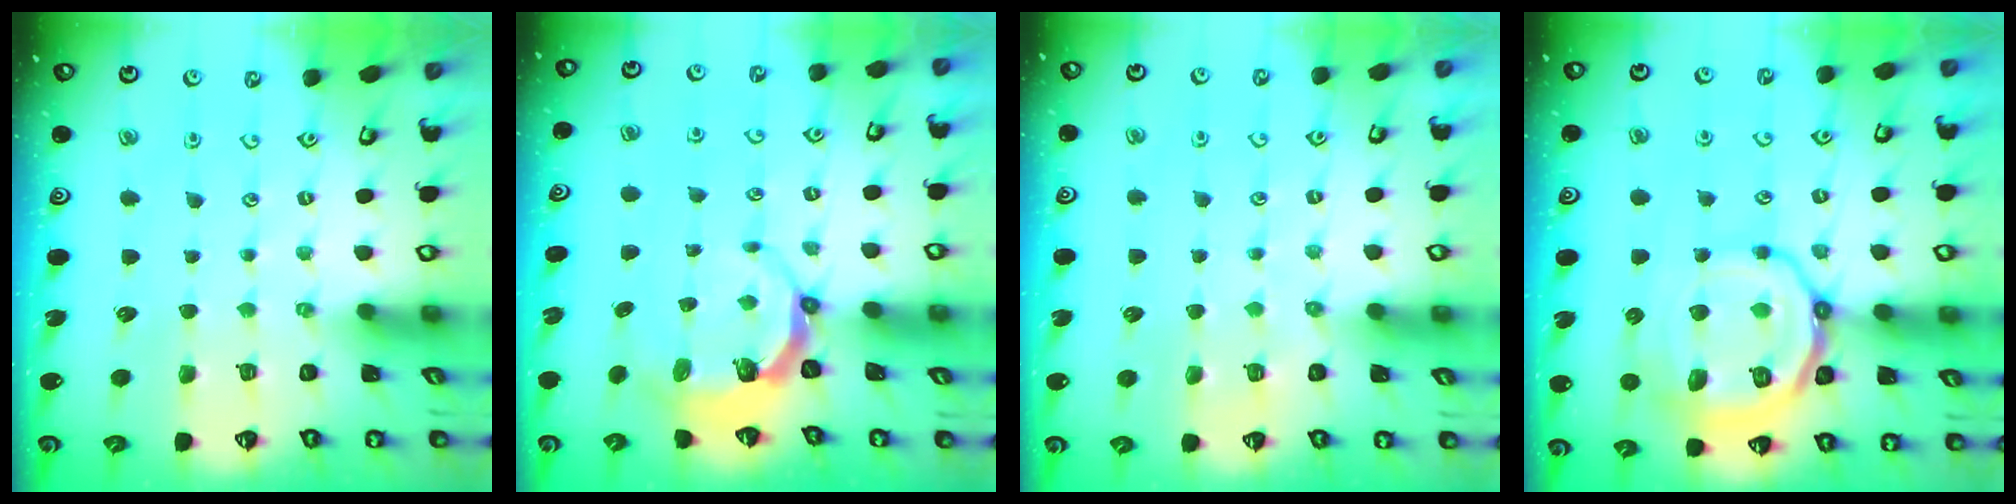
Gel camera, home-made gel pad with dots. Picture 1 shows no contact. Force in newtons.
{"total": 5.6, "press": 4.5, "slide": 3.3}
{"total": 4.0, "press": 4.0, "slide": 0.8}
{"total": 17.7, "press": 17.6, "slide": 1.8}